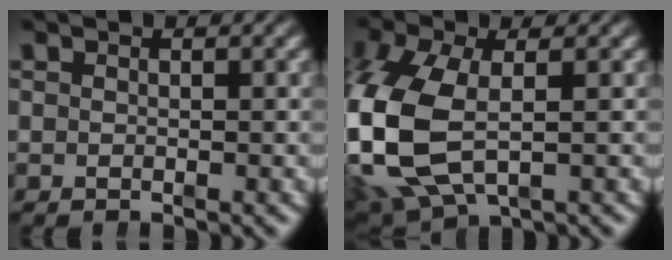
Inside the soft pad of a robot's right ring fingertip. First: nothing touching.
{"total": 10.0, "force": [-1.0, 7.2, 6.8], "torque": [-0.206, -0.047, 0.005]}